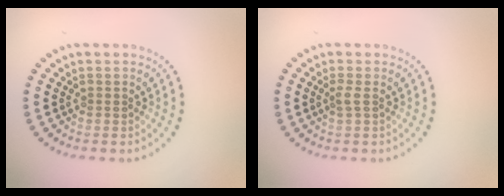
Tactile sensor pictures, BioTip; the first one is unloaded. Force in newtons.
{"total": 0.9, "press": 0.7, "slide": 0.6}